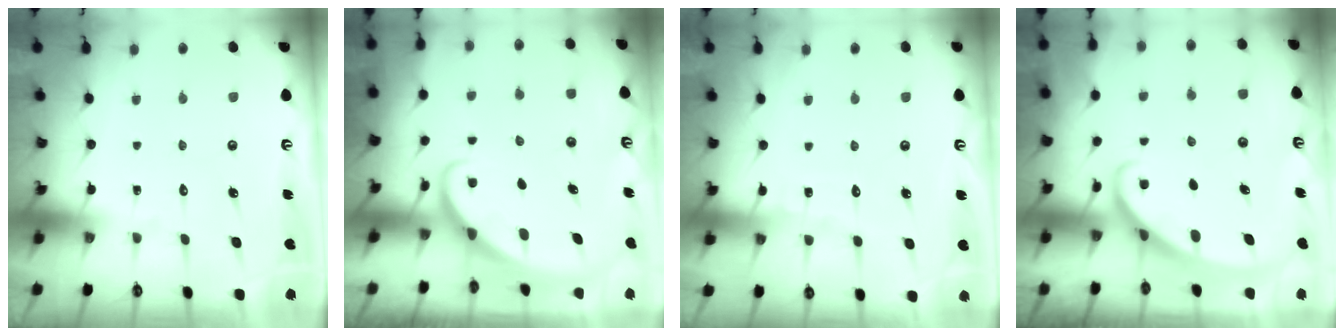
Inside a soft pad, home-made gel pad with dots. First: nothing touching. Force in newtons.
{"total": 2.2, "press": 2.2, "slide": 0.1}
{"total": 5.1, "press": 5.1, "slide": 0.4}
{"total": 2.0, "press": 2.0, "slide": 0.3}